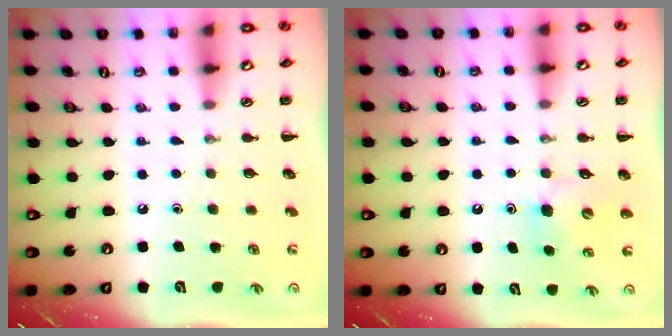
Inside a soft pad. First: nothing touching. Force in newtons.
{"total": 4.9, "press": 4.8, "slide": 1.0}